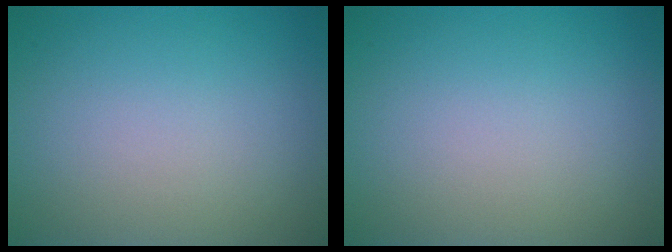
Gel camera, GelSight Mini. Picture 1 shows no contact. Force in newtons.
{"total": 0.0}